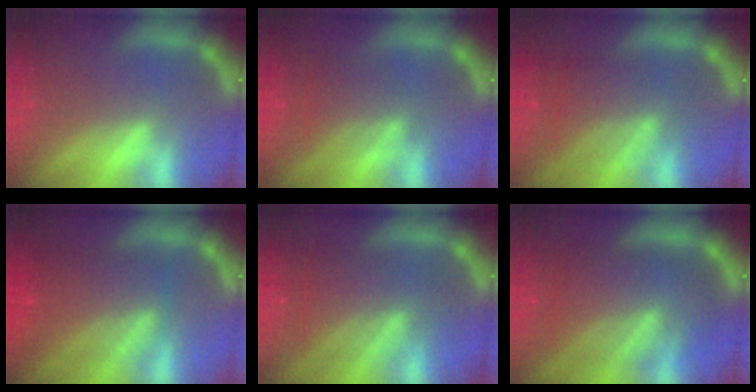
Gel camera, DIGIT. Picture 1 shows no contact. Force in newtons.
{"total": 3.4}
{"total": 5.5}
{"total": 8.0}
{"total": 7.1}
{"total": 10.0}